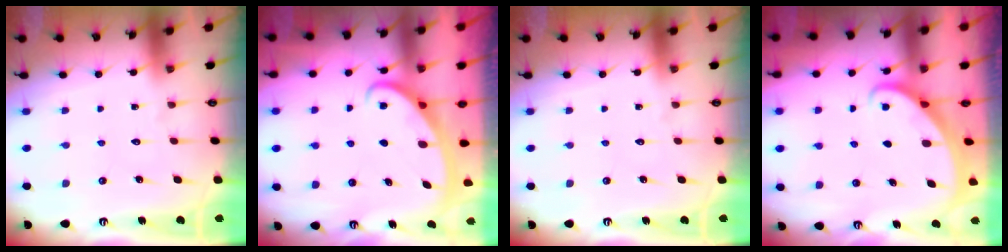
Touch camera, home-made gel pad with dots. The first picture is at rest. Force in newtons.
{"total": 2.6, "press": 2.6, "slide": 0.4}
{"total": 0.0}
{"total": 1.8, "press": 1.7, "slide": 0.0}